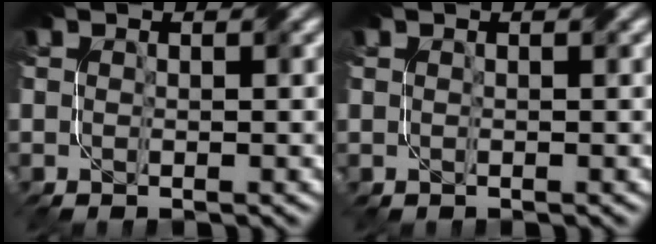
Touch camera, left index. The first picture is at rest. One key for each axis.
{"total": 0.7, "fx": 0.4, "fy": -0.2, "fz": -0.6, "tx": 0.006, "ty": 0.005, "tz": 0.004}